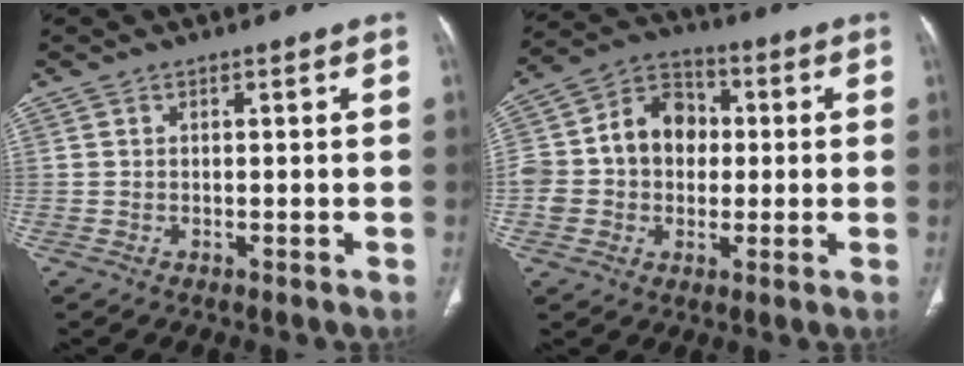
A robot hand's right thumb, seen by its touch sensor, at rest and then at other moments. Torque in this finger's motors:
{"motor_torque": [1.49, 1.28, 0.94, 0.31, 0.13]}